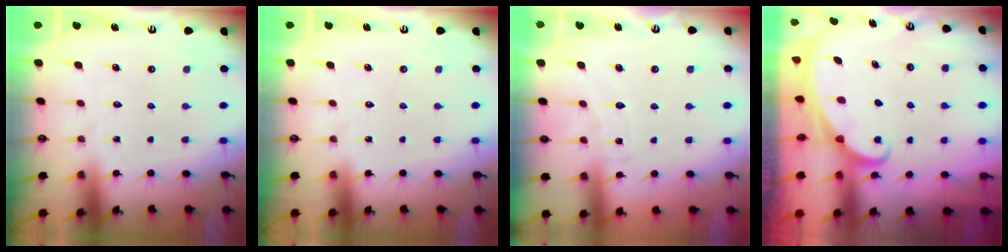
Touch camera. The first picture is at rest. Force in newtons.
{"total": 0.0}
{"total": 3.4, "press": 3.4, "slide": 0.4}
{"total": 2.0, "press": 2.0, "slide": 0.2}